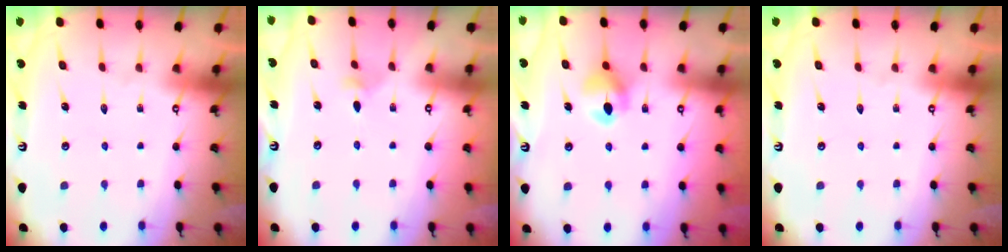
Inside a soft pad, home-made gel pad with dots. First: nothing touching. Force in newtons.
{"total": 2.7, "press": 2.6, "slide": 0.7}
{"total": 7.4, "press": 7.3, "slide": 0.6}
{"total": 0.0}